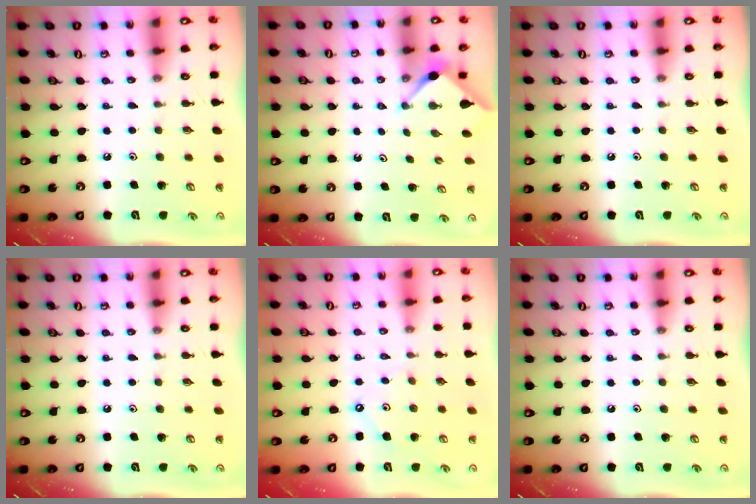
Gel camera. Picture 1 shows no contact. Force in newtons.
{"total": 2.9, "press": 2.8, "slide": 0.4}
{"total": 0.0}
{"total": 0.0}
{"total": 4.3, "press": 4.3, "slide": 0.0}
{"total": 0.0}